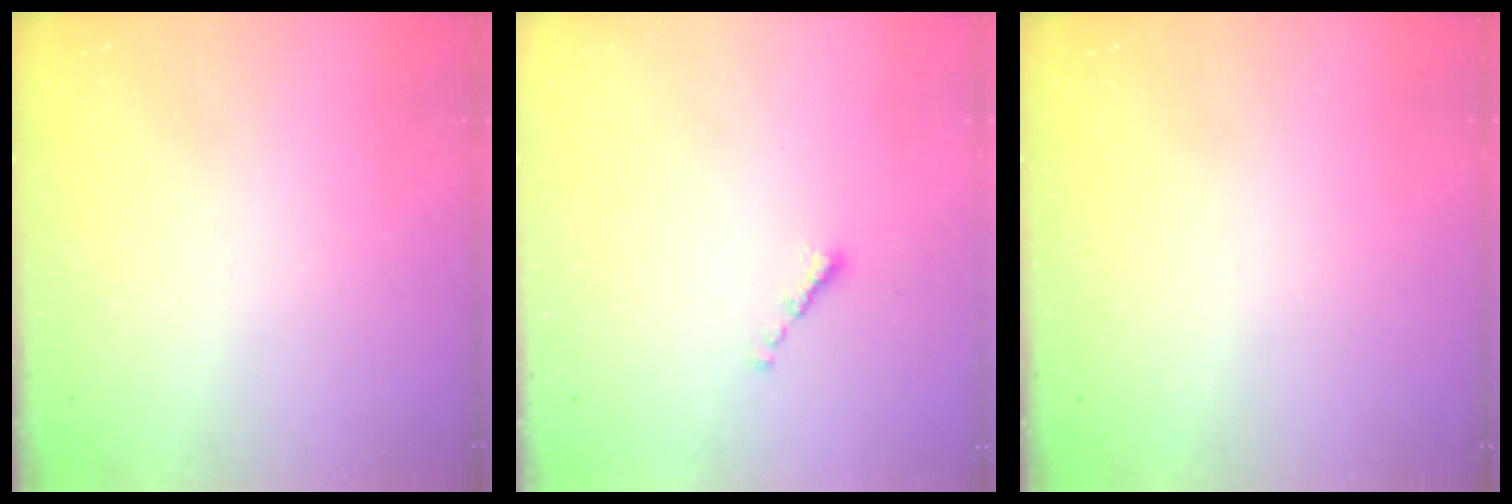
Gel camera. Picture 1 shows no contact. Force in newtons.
{"total": 0.7, "press": 0.5, "slide": 0.4}
{"total": 0.0}